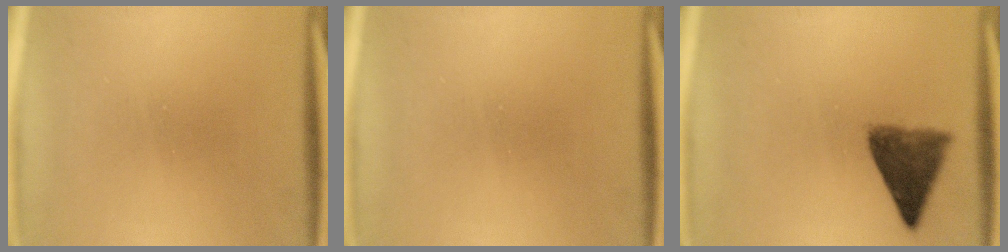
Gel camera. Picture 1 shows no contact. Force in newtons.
{"total": 0.0}
{"total": 7.7}